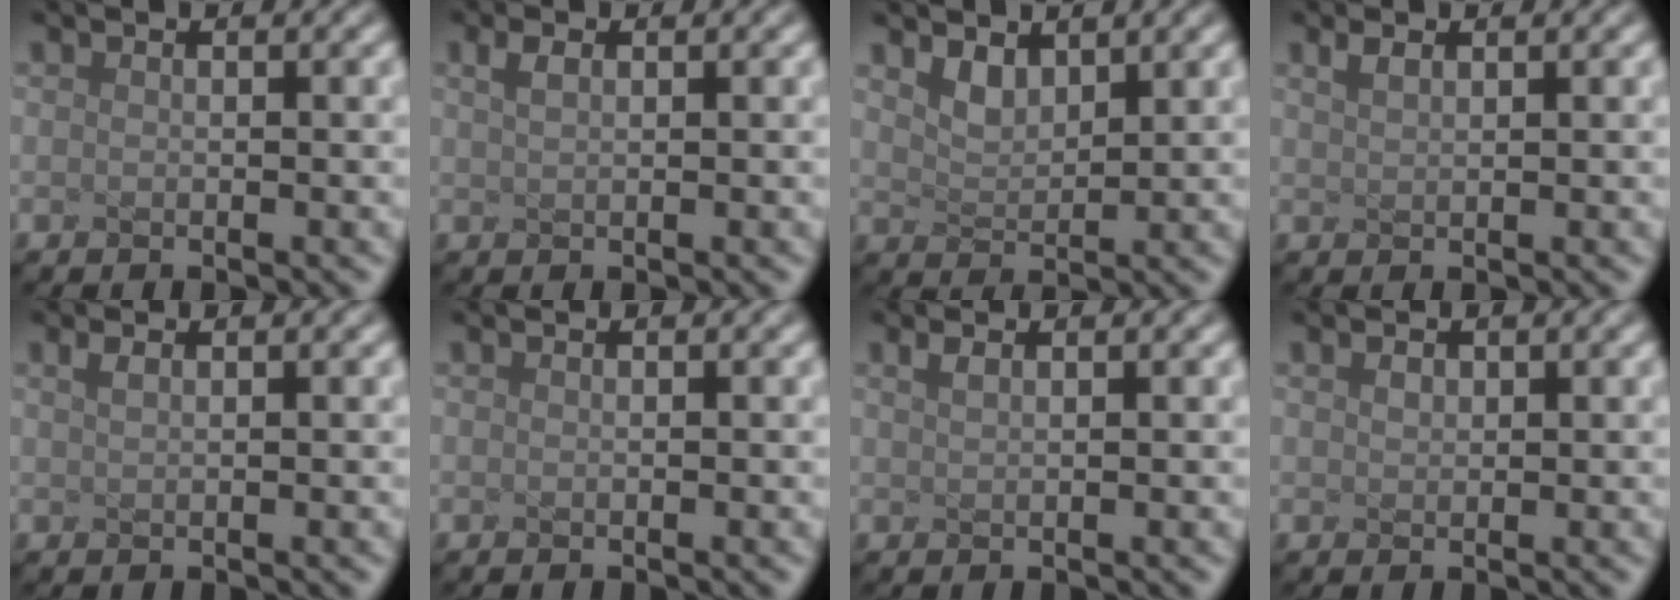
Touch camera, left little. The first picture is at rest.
{"total": 1.2, "force": [0.6, 0.5, 0.9], "torque": [-0.020, 0.005, 0.014]}
{"total": 1.9, "force": [1.4, 0.9, 0.9], "torque": [-0.023, -0.004, 0.031]}
{"total": 1.0, "force": [0.7, 0.4, 0.6], "torque": [-0.017, 0.003, 0.016]}
{"total": 0.9, "force": [0.5, 0.3, 0.7], "torque": [-0.013, 0.004, 0.010]}
{"total": 0.0}
{"total": 0.9, "force": [0.6, 0.3, 0.7], "torque": [-0.014, 0.004, 0.011]}
{"total": 0.7, "force": [0.3, 0.5, 0.3], "torque": [-0.009, 0.003, 0.009]}